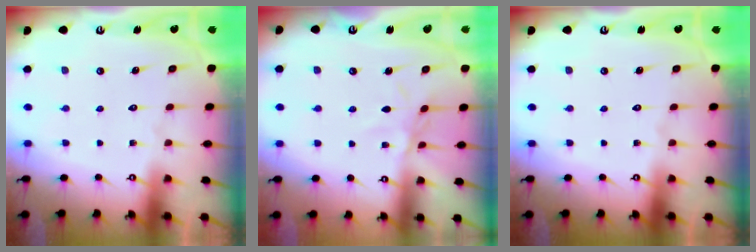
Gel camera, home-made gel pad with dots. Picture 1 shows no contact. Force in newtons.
{"total": 4.4, "press": 4.4, "slide": 0.5}
{"total": 0.0}